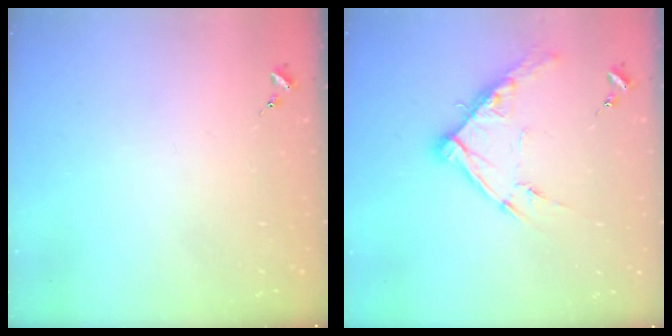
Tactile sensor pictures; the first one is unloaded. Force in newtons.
{"total": 12.4, "press": 12.3, "slide": 1.0}